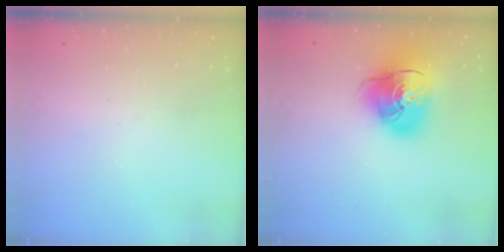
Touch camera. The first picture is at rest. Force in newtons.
{"total": 17.1, "press": 16.8, "slide": 2.9}